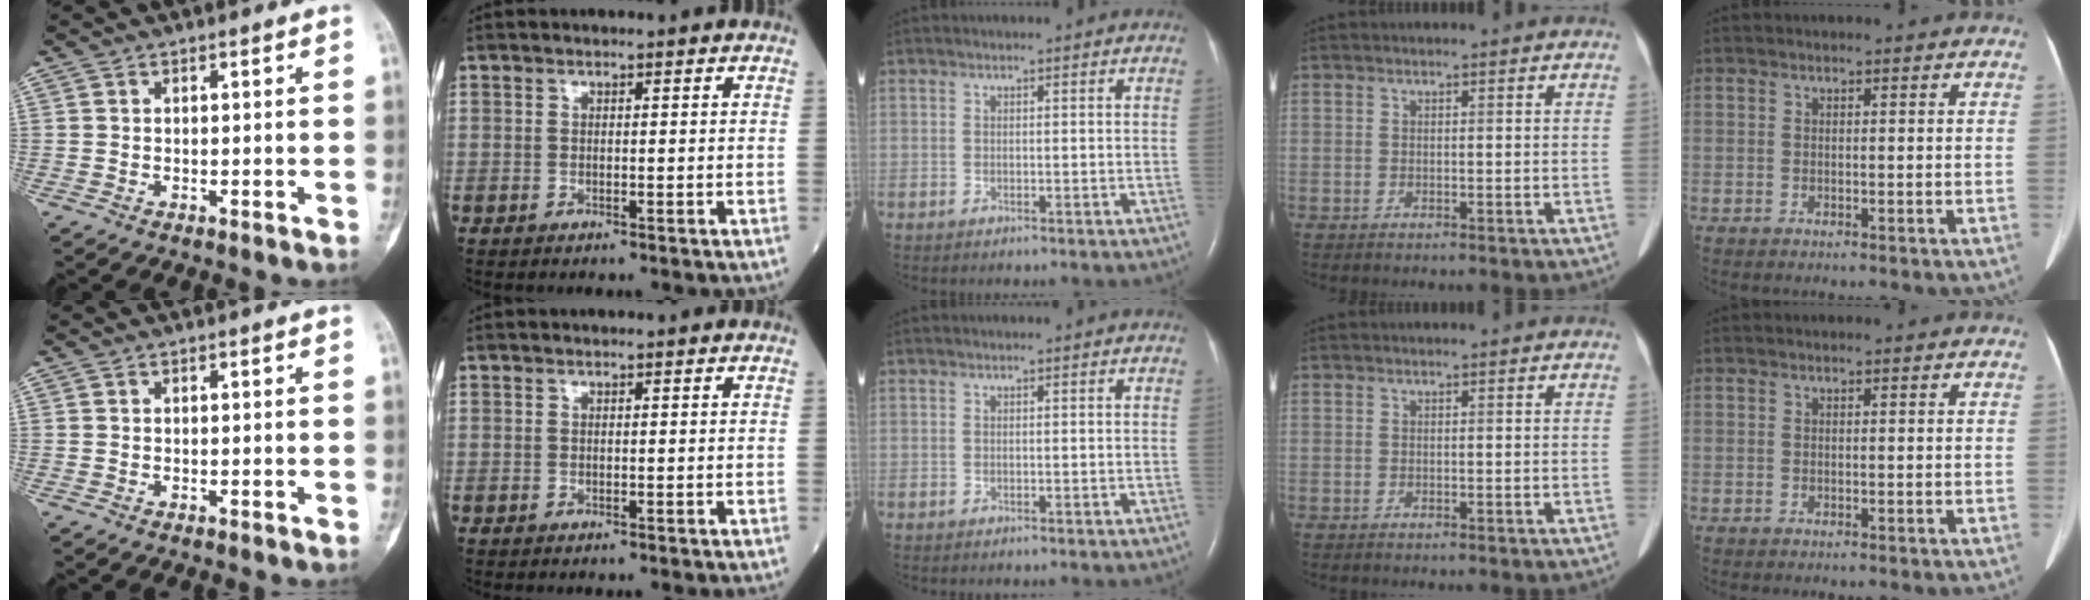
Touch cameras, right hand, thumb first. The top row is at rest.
{}